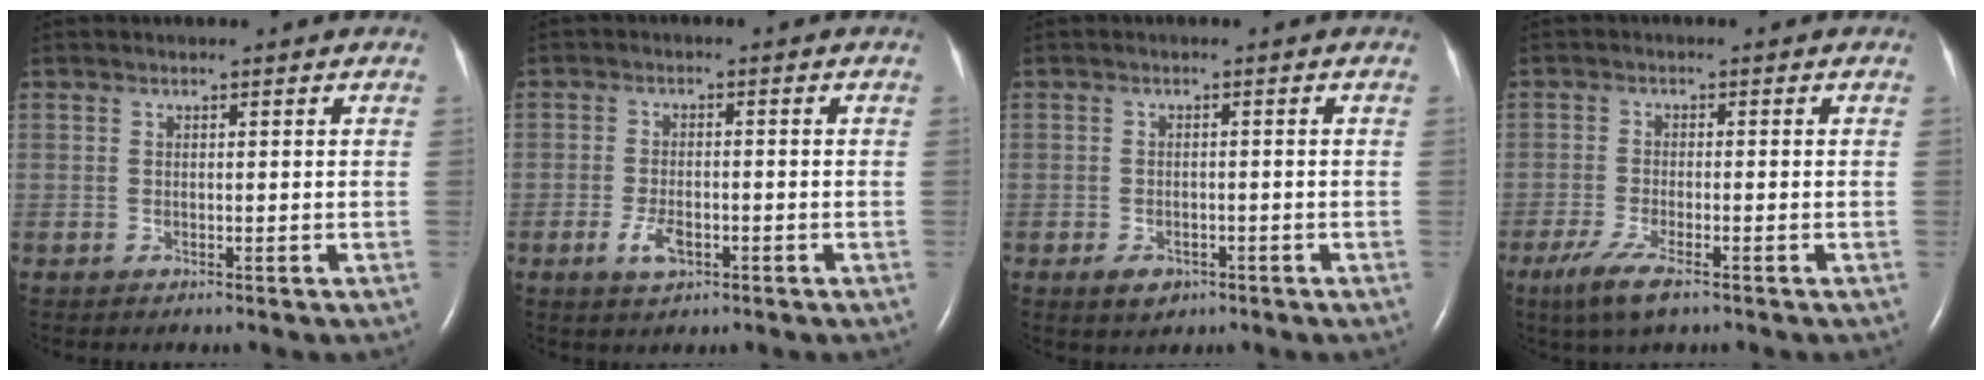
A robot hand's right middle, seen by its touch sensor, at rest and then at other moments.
{"total": 3.6, "force": [-1.7, 1.6, 2.7], "torque": [-0.060, -0.001, -0.028]}
{"total": 2.8, "force": [-1.6, 1.8, 1.4], "torque": [-0.026, -0.001, -0.014]}
{"total": 5.4, "force": [-3.4, 0.9, 4.1], "torque": [-0.092, -0.016, -0.060]}